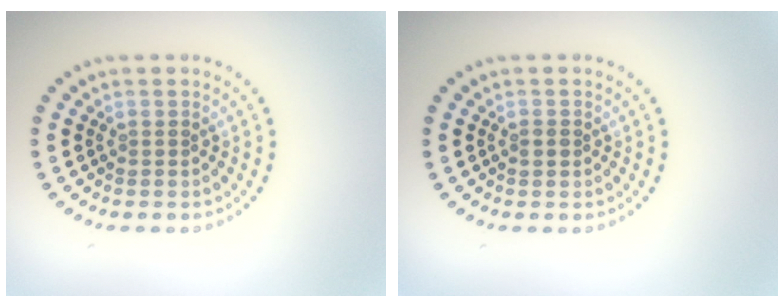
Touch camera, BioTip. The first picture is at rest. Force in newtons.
{"total": 1.1, "press": 1.0, "slide": 0.2}